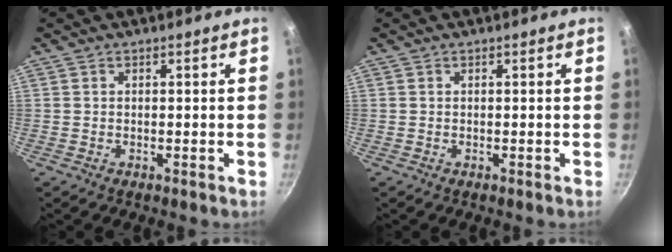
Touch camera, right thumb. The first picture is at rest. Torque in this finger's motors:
{"motor_torque": [0.00, 0.00, 0.00, 0.00, 0.00]}